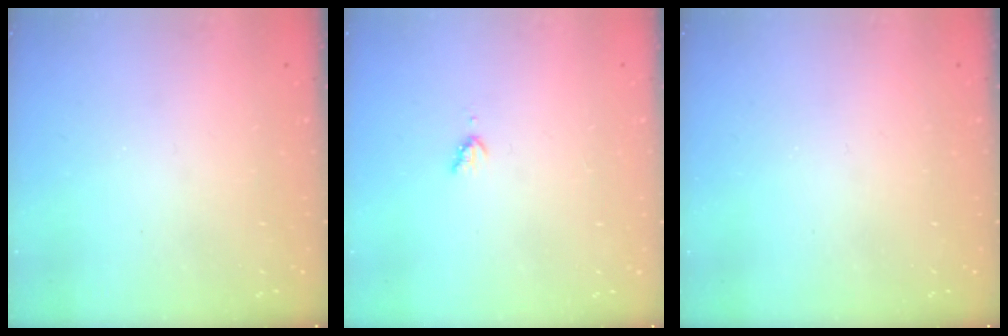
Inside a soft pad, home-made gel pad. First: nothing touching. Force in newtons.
{"total": 3.7, "press": 3.7, "slide": 0.5}
{"total": 0.0}